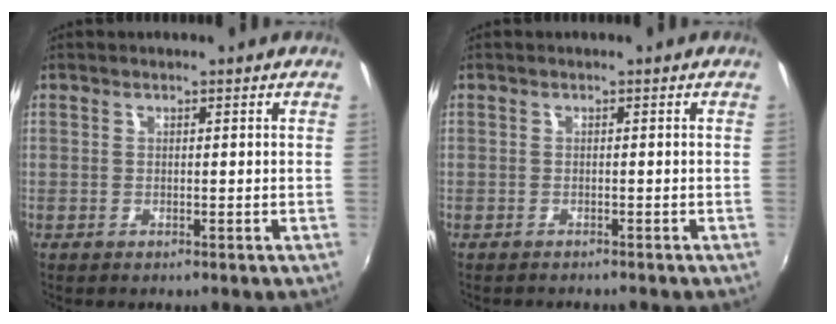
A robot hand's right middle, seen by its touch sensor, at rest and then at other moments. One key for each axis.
{"total": 1.8, "fx": -1.7, "fy": 0.2, "fz": 0.4, "tx": -0.018, "ty": -0.010, "tz": -0.027}